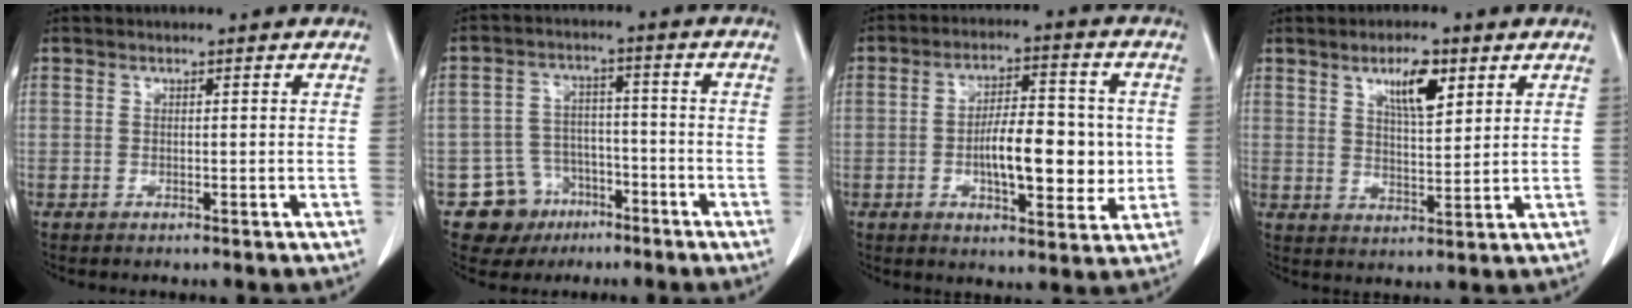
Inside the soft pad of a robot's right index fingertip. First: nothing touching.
{"total": 7.8, "force": [-4.2, 6.5, 0.6], "torque": [-0.002, 0.020, -0.057]}
{"total": 11.6, "force": [-1.0, 4.2, 10.7], "torque": [-0.176, 0.009, -0.015]}
{"total": 6.7, "force": [3.5, 1.9, 5.4], "torque": [-0.093, -0.001, 0.060]}